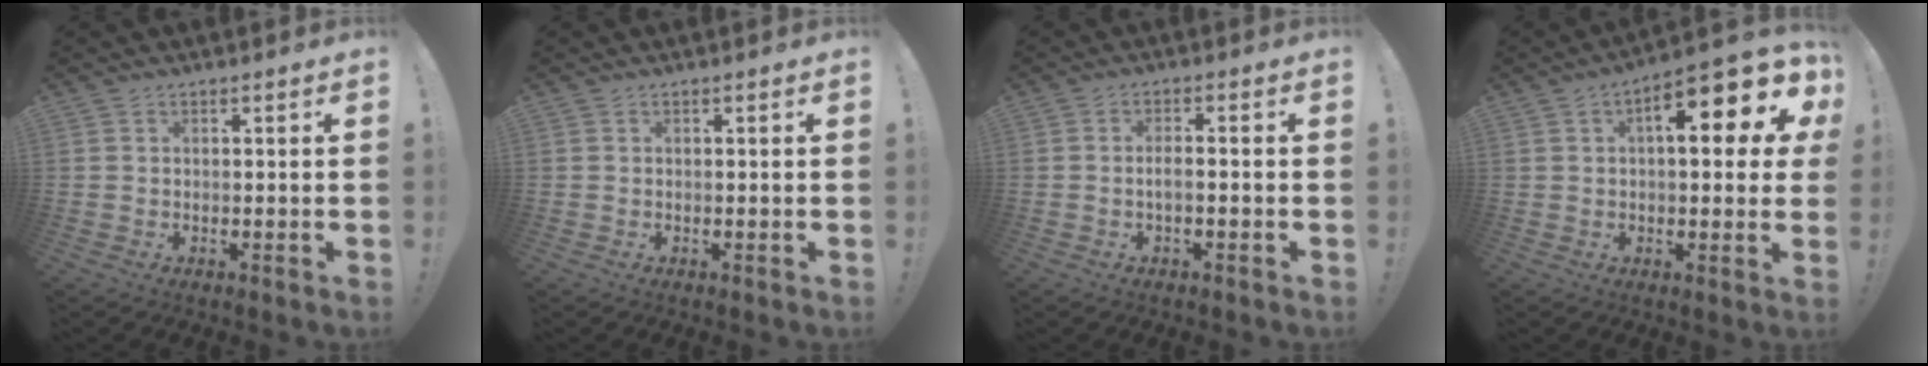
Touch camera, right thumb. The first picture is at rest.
{"total": 0.0}
{"total": 2.7, "force": [-1.1, 0.4, 2.5], "torque": [-0.057, 0.002, -0.021]}
{"total": 14.2, "force": [4.7, 4.9, 12.5], "torque": [-0.157, -0.025, 0.063]}